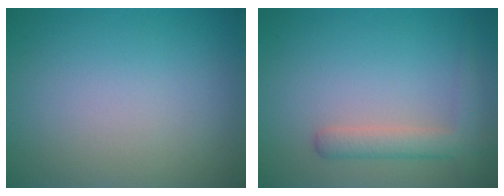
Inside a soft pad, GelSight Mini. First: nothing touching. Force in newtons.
{"total": 2.8, "press": 2.8, "slide": 0.2}